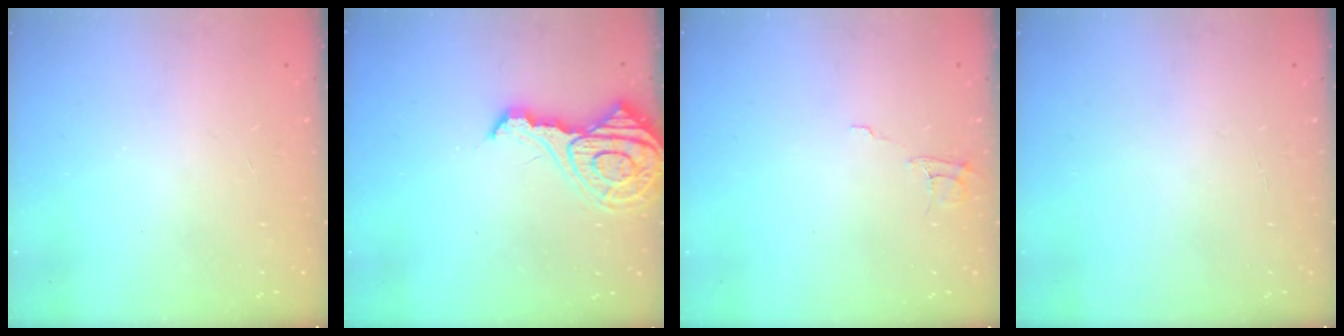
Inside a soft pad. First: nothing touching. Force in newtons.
{"total": 13.4, "press": 13.3, "slide": 1.3}
{"total": 5.5, "press": 5.5, "slide": 0.3}
{"total": 2.0, "press": 2.0, "slide": 0.2}